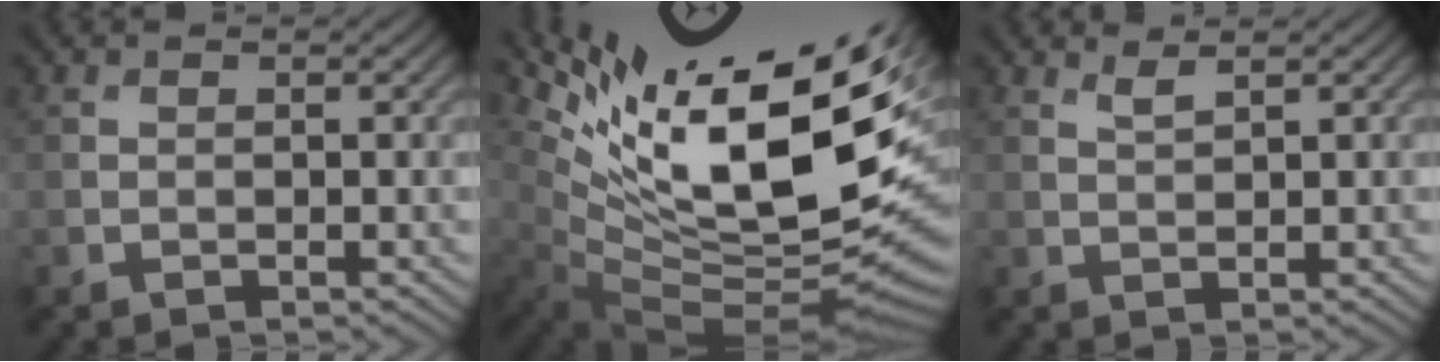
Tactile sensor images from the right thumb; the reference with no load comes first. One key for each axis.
{"total": 18.3, "fx": 6.9, "fy": 6.9, "fz": 15.5, "tx": -0.247, "ty": 0.015, "tz": 0.136}
{"total": 1.2, "fx": 1.0, "fy": 0.1, "fz": 0.7, "tx": -0.020, "ty": 0.003, "tz": 0.021}